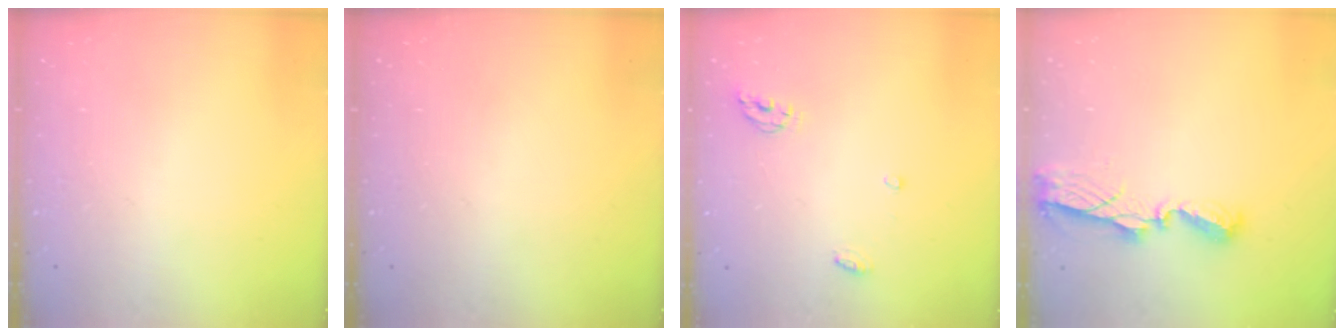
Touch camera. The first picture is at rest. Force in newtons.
{"total": 0.0}
{"total": 4.9, "press": 4.8, "slide": 0.4}
{"total": 7.5, "press": 7.5, "slide": 0.5}